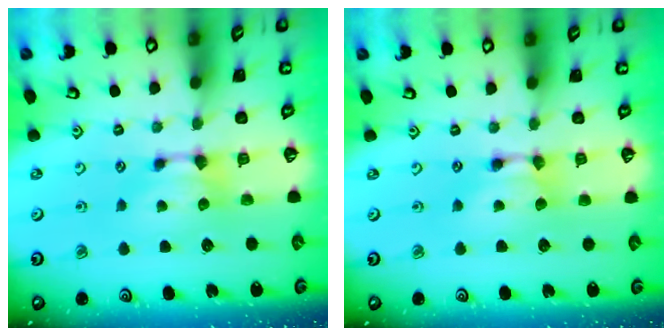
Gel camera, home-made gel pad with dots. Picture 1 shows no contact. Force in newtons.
{"total": 1.7, "press": 1.7, "slide": 0.1}